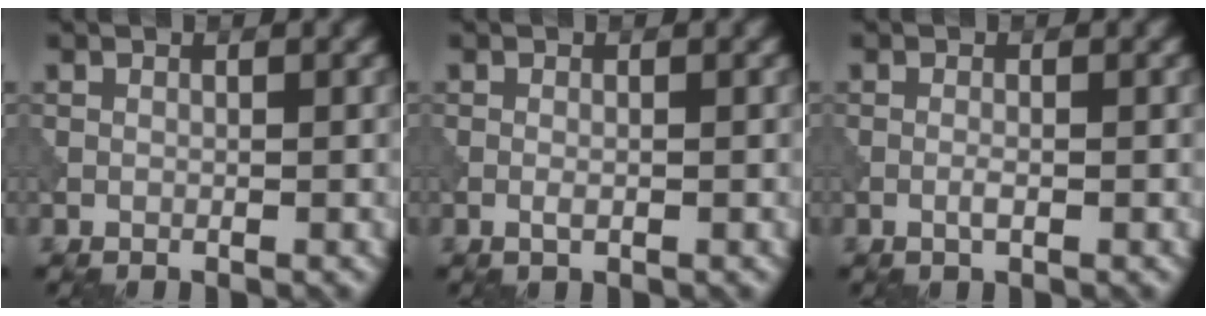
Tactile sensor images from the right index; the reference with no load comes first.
{"total": 0.7, "force": [-0.2, 0.2, 0.6], "torque": [-0.015, -0.002, -0.005]}
{"total": 0.9, "force": [-0.3, 0.2, 0.8], "torque": [-0.018, -0.001, -0.008]}